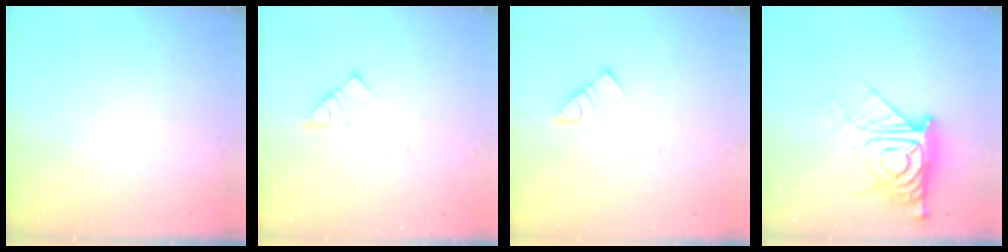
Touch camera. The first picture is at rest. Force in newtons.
{"total": 2.7, "press": 2.7, "slide": 0.1}
{"total": 2.8, "press": 2.8, "slide": 0.2}
{"total": 14.0, "press": 13.9, "slide": 1.4}